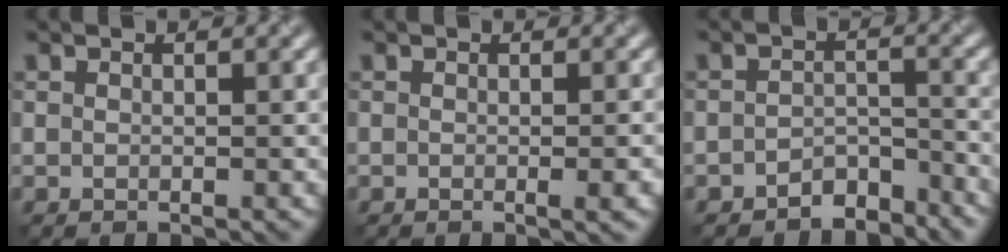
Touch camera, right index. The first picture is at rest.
{"total": 1.7, "force": [-0.4, 0.4, 1.6], "torque": [-0.018, -0.003, -0.007]}
{"total": 3.2, "force": [-2.8, 1.2, 0.9], "torque": [-0.010, 0.007, -0.053]}